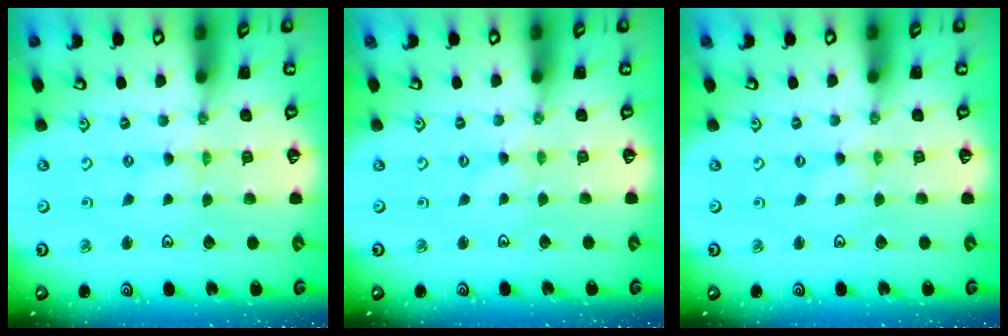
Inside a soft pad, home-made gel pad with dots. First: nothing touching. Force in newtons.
{"total": 0.0}
{"total": 0.0}